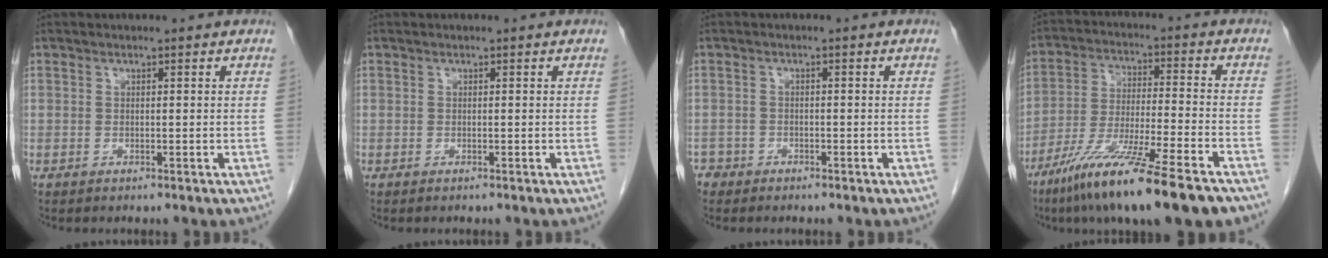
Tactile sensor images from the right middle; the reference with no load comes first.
{"total": 0.0}
{"total": 2.3, "force": [-1.8, 1.4, -0.1], "torque": [-0.002, 0.006, -0.033]}
{"total": 17.4, "force": [-12.0, 0.8, 12.5], "torque": [-0.209, -0.048, -0.207]}